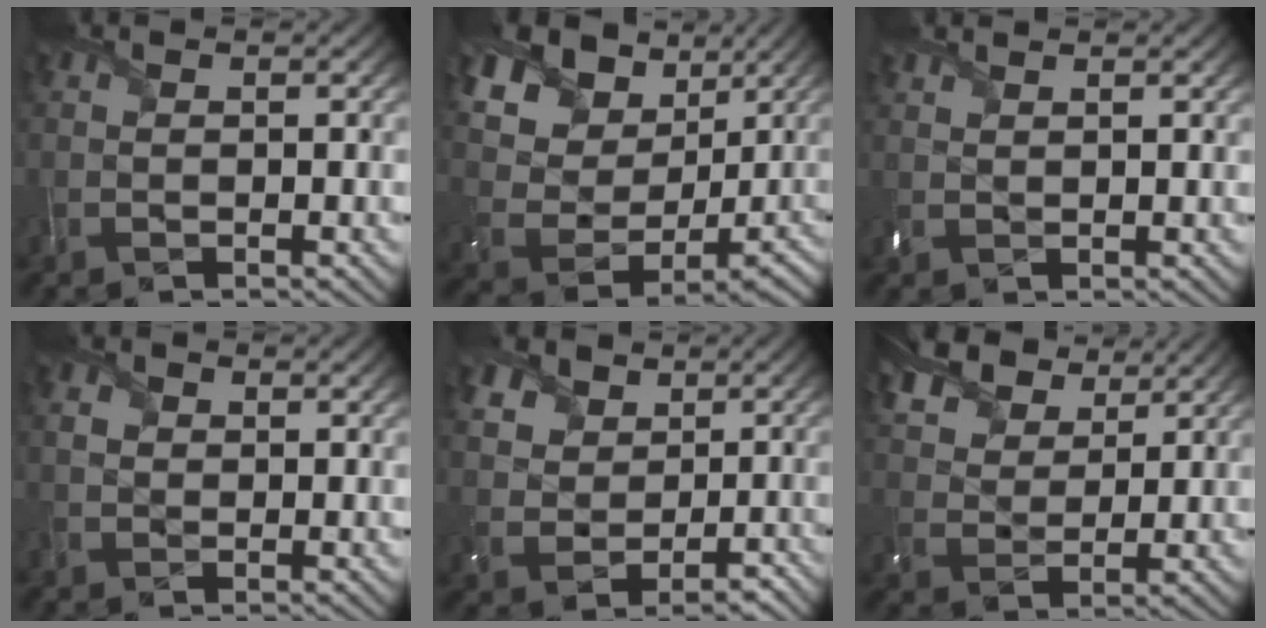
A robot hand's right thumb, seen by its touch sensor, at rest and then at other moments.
{"total": 15.3, "force": [7.9, 10.9, 7.3], "torque": [-0.198, 0.026, 0.159]}
{"total": 1.3, "force": [1.2, 0.0, 0.5], "torque": [-0.020, 0.003, 0.030]}
{"total": 1.7, "force": [0.4, 1.5, 0.7], "torque": [-0.024, -0.003, 0.006]}
{"total": 6.8, "force": [2.3, 5.5, 3.2], "torque": [-0.092, 0.009, 0.039]}
{"total": 10.6, "force": [7.5, 5.4, 5.3], "torque": [-0.161, 0.021, 0.132]}